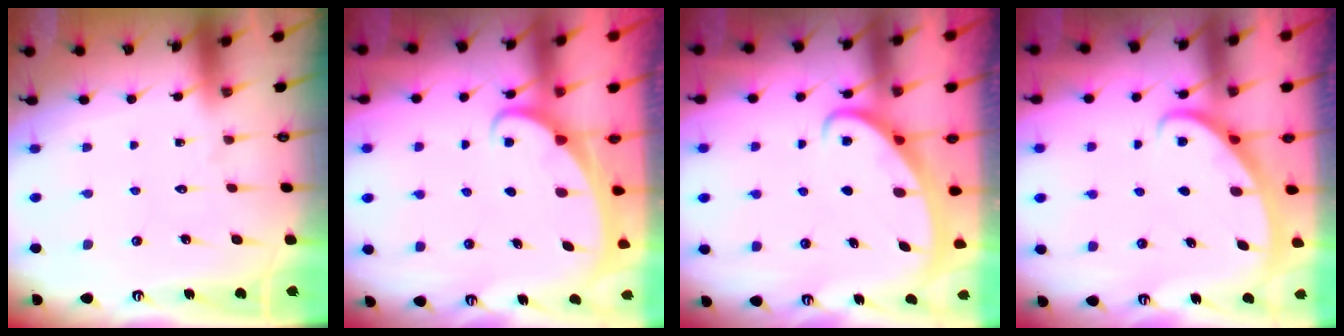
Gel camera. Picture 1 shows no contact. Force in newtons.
{"total": 1.8, "press": 1.8, "slide": 0.2}
{"total": 2.6, "press": 2.5, "slide": 0.3}
{"total": 3.0, "press": 3.0, "slide": 0.1}